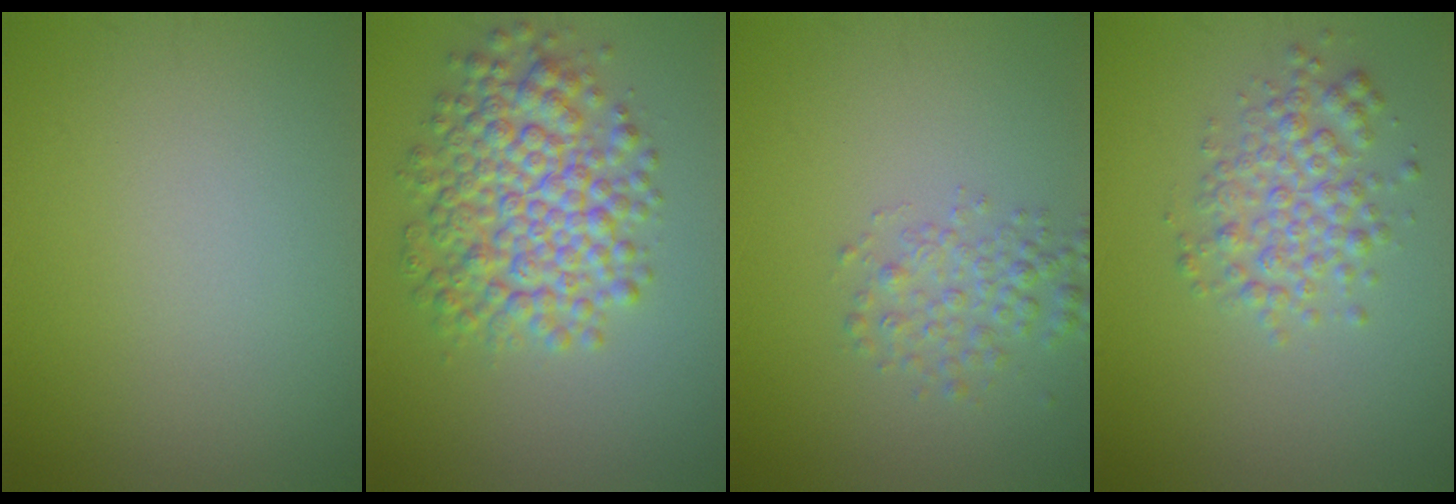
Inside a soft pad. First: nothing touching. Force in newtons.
{"total": 6.8, "press": 6.8, "slide": 0.2}
{"total": 2.3, "press": 2.3, "slide": 0.1}
{"total": 3.3, "press": 3.3, "slide": 0.1}